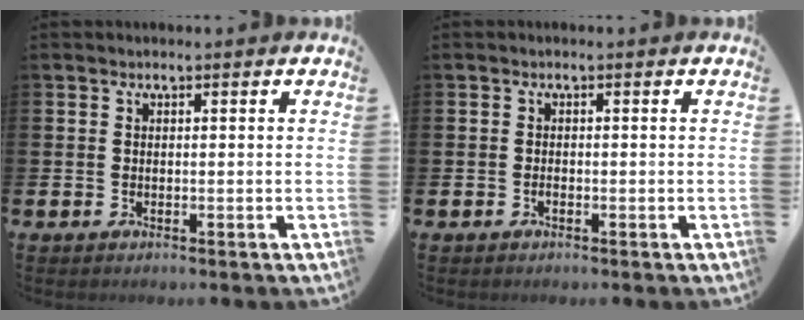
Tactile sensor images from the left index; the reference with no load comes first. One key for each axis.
{"total": 0.5, "fx": -0.5, "fy": 0.1, "fz": 0.3, "tx": -0.013, "ty": 0.000, "tz": -0.007}